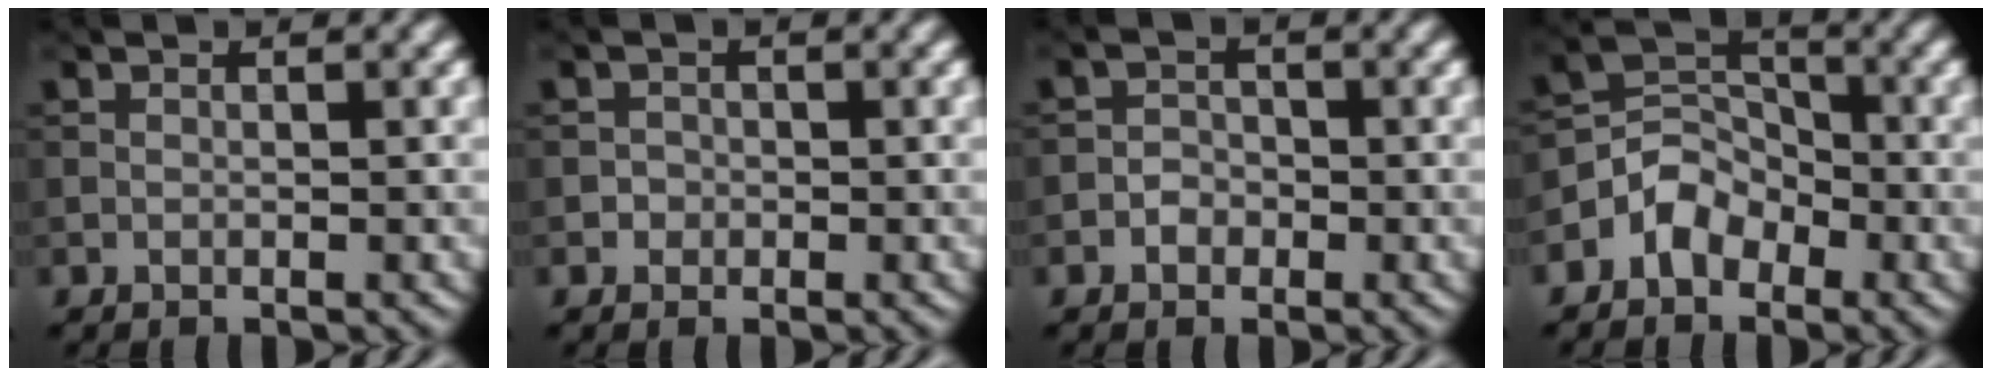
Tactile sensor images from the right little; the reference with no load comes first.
{"total": 1.0, "force": [-0.2, 0.9, 0.1], "torque": [0.011, -0.001, -0.006]}
{"total": 1.5, "force": [-0.6, 1.3, 0.5], "torque": [-0.001, 0.003, -0.013]}
{"total": 3.7, "force": [-2.2, 2.7, 1.4], "torque": [-0.019, 0.011, -0.048]}